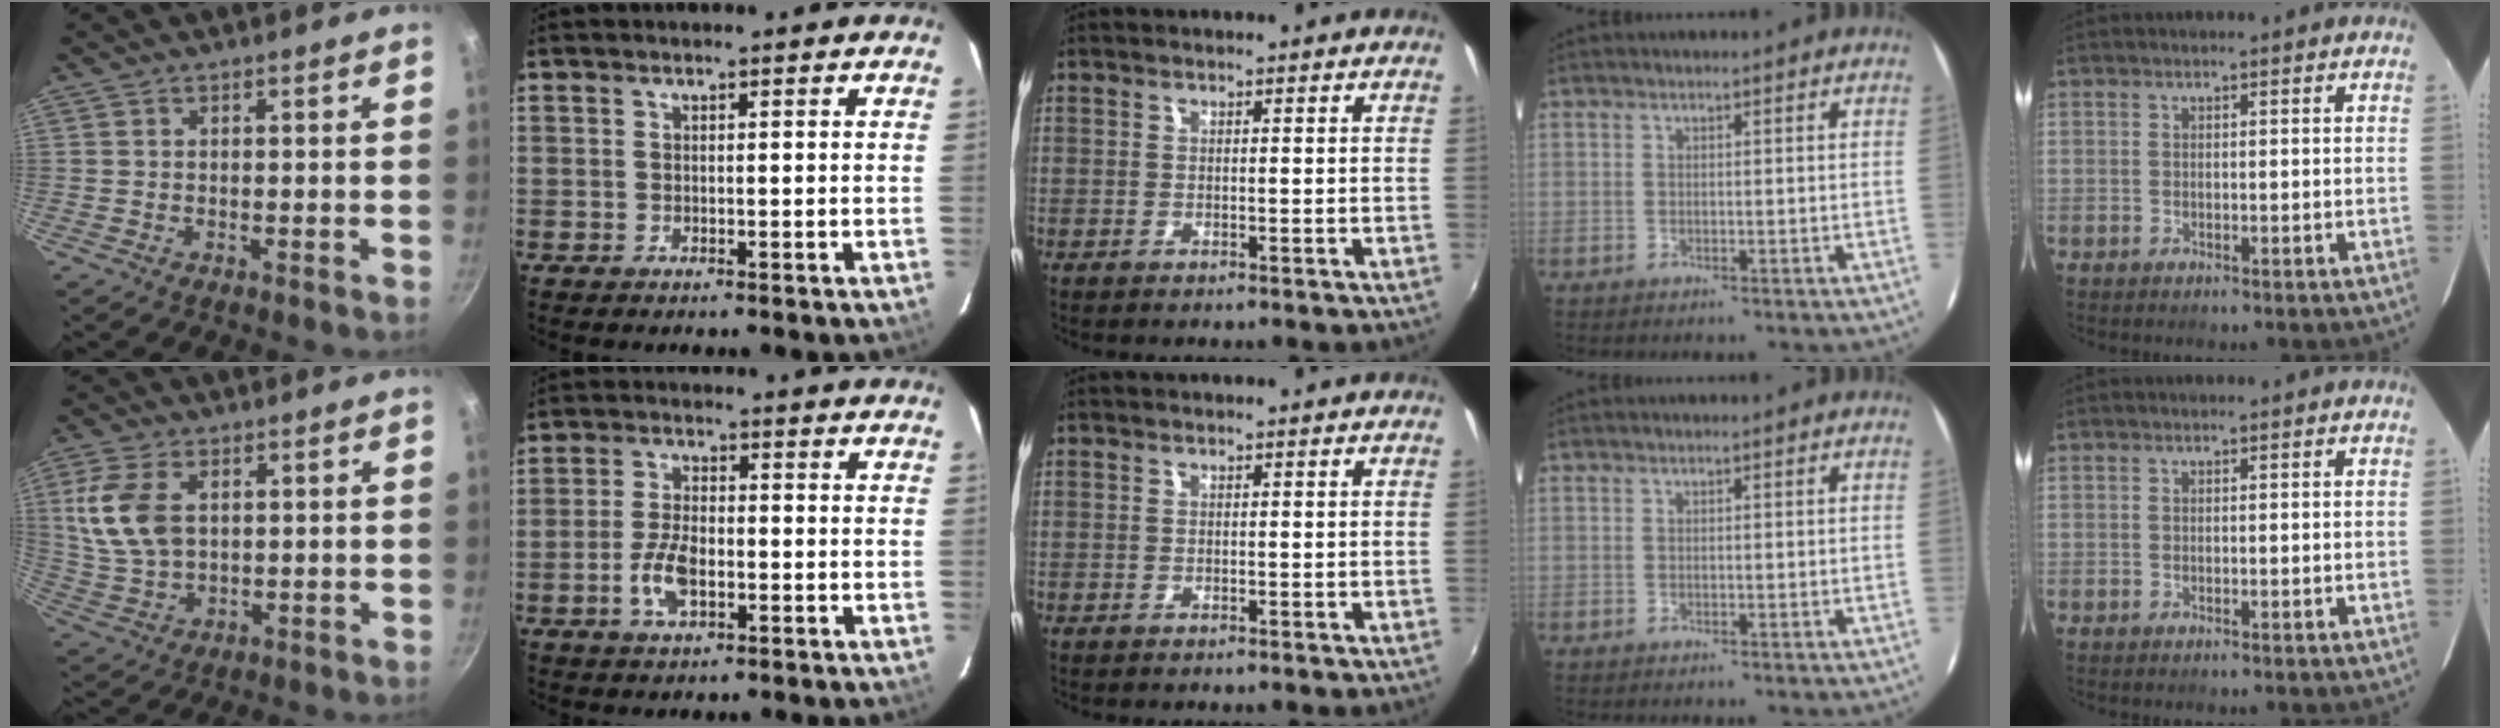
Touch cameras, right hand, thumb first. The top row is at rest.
{"thumb": {"total": 11.1, "force": [2.5, 7.1, 8.2], "torque": [-0.158, -0.005, 0.055]}, "index": {"total": 6.5, "force": [-2.3, 3.3, 5.1], "torque": [-0.109, 0.000, -0.042]}}